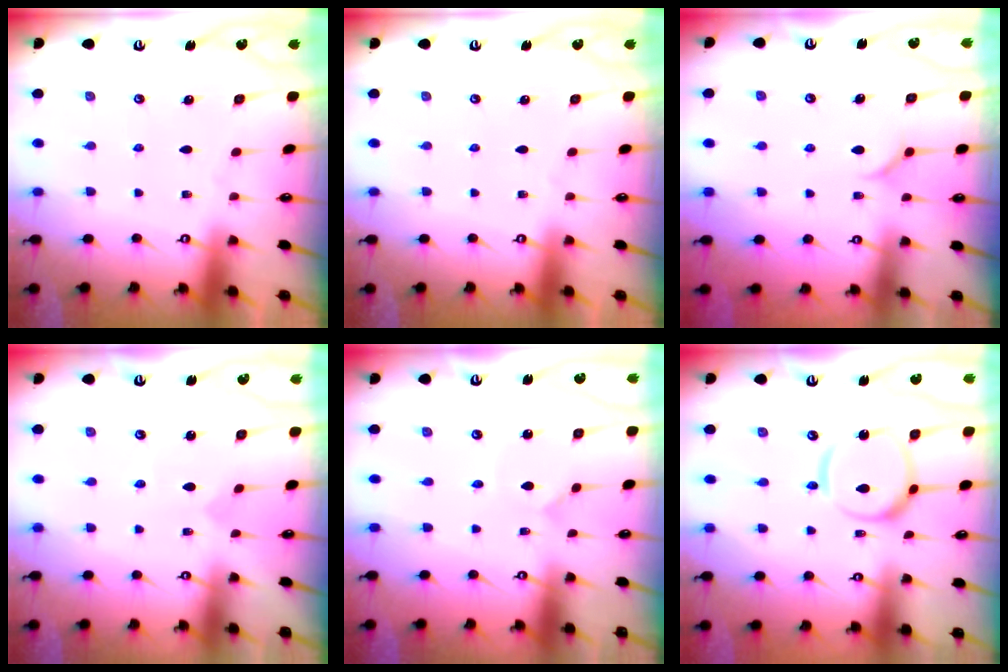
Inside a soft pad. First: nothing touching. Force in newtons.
{"total": 0.0}
{"total": 6.1, "press": 6.0, "slide": 0.4}
{"total": 2.6, "press": 2.6, "slide": 0.2}
{"total": 2.3, "press": 2.3, "slide": 0.2}
{"total": 15.2, "press": 15.1, "slide": 1.5}